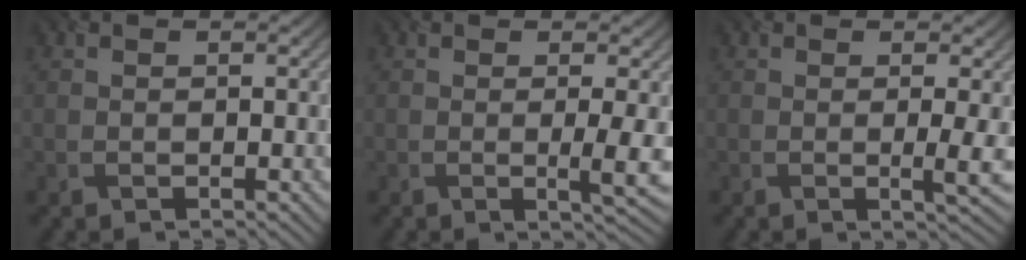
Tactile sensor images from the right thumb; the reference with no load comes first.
{"total": 3.1, "force": [0.0, 0.3, 3.1], "torque": [-0.059, -0.002, -0.002]}
{"total": 2.4, "force": [0.1, 0.1, 2.4], "torque": [-0.049, -0.003, -0.001]}